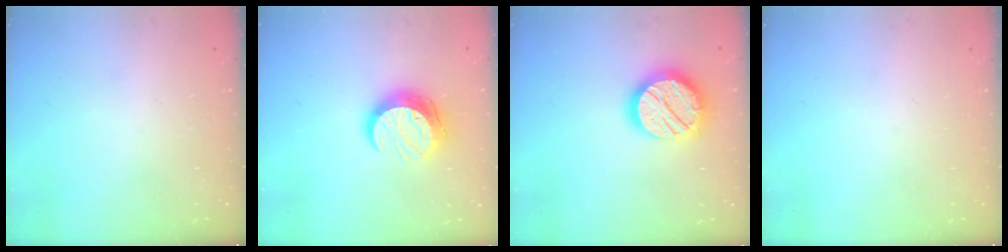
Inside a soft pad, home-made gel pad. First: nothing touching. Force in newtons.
{"total": 12.1, "press": 12.0, "slide": 0.7}
{"total": 18.2, "press": 18.2, "slide": 1.1}
{"total": 0.0}